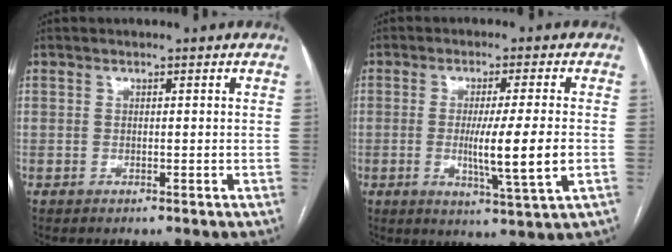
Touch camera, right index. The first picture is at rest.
{"total": 10.9, "force": [-1.4, -1.0, 10.8], "torque": [-0.188, -0.029, -0.027]}